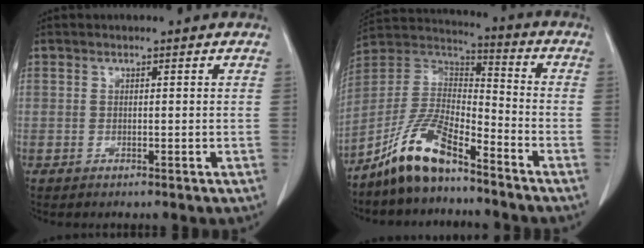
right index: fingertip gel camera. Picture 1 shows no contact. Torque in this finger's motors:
{"motor_torque": [1.24, -0.90, 0.34, 0.16]}